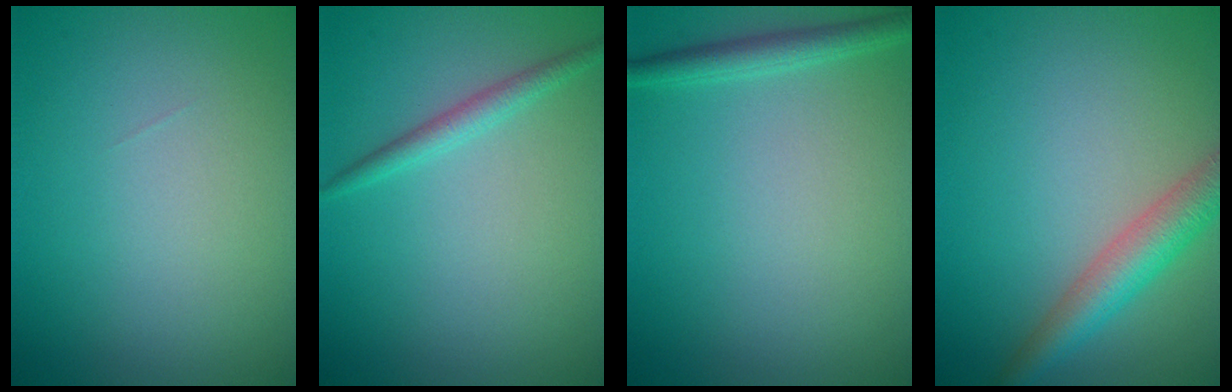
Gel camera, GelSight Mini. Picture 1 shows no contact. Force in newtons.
{"total": 1.6, "press": 1.6, "slide": 0.1}
{"total": 1.9, "press": 1.9, "slide": 0.1}
{"total": 4.4, "press": 4.4, "slide": 0.1}